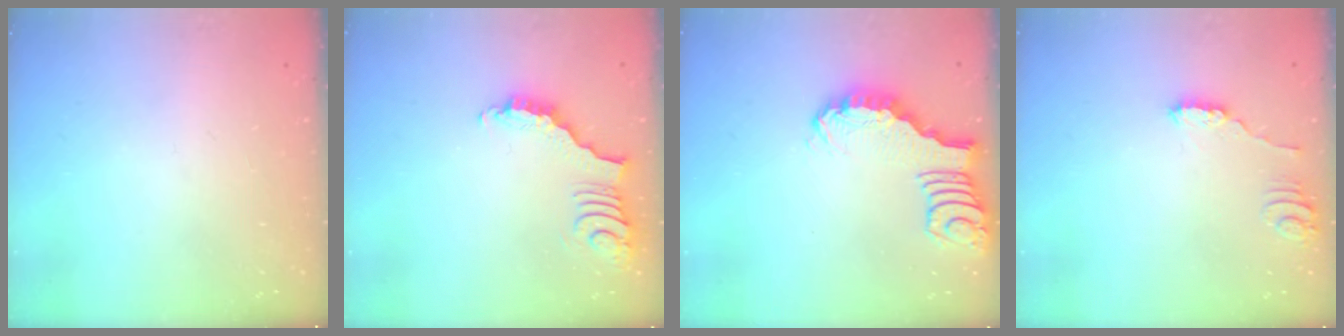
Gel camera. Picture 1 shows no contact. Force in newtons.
{"total": 3.9, "press": 3.8, "slide": 0.7}
{"total": 2.8, "press": 2.7, "slide": 0.4}
{"total": 1.6, "press": 1.5, "slide": 0.1}